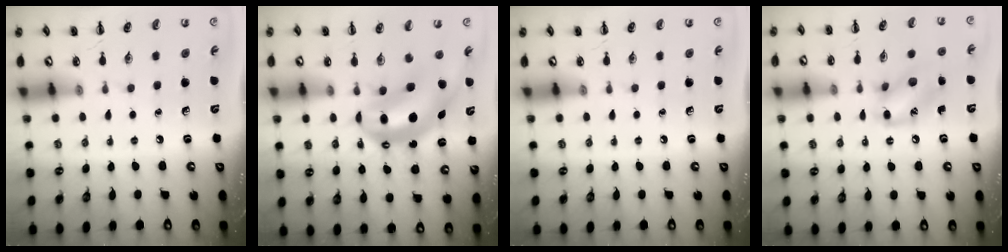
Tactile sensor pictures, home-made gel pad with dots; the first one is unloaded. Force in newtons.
{"total": 8.0, "press": 7.7, "slide": 1.9}
{"total": 0.0}
{"total": 12.2, "press": 12.1, "slide": 1.6}